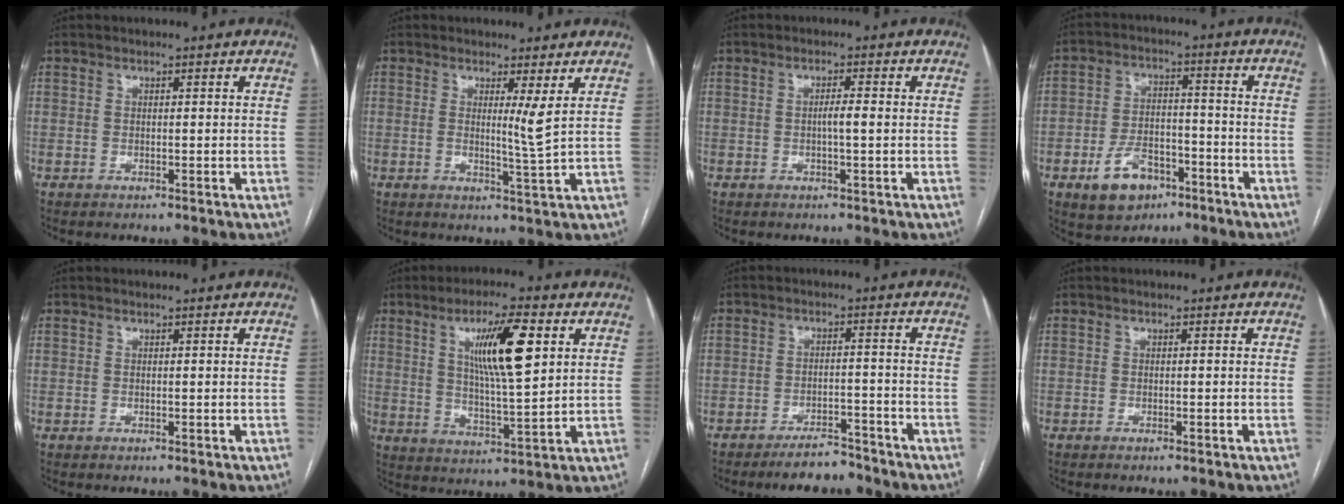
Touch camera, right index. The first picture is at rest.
{"total": 3.1, "force": [1.0, -0.8, 2.8], "torque": [-0.049, -0.015, 0.018]}
{"total": 2.1, "force": [-0.2, 0.0, 2.1], "torque": [-0.035, 0.002, -0.003]}
{"total": 8.8, "force": [-4.8, 5.5, 5.1], "torque": [-0.098, 0.011, -0.073]}
{"total": 0.0}
{"total": 11.8, "force": [4.1, 1.5, 10.9], "torque": [-0.188, 0.002, 0.073]}
{"total": 5.7, "force": [-5.1, 1.5, 2.0], "torque": [-0.027, -0.003, -0.082]}
{"total": 0.7, "force": [-0.5, -0.1, 0.5], "torque": [-0.013, -0.001, -0.007]}